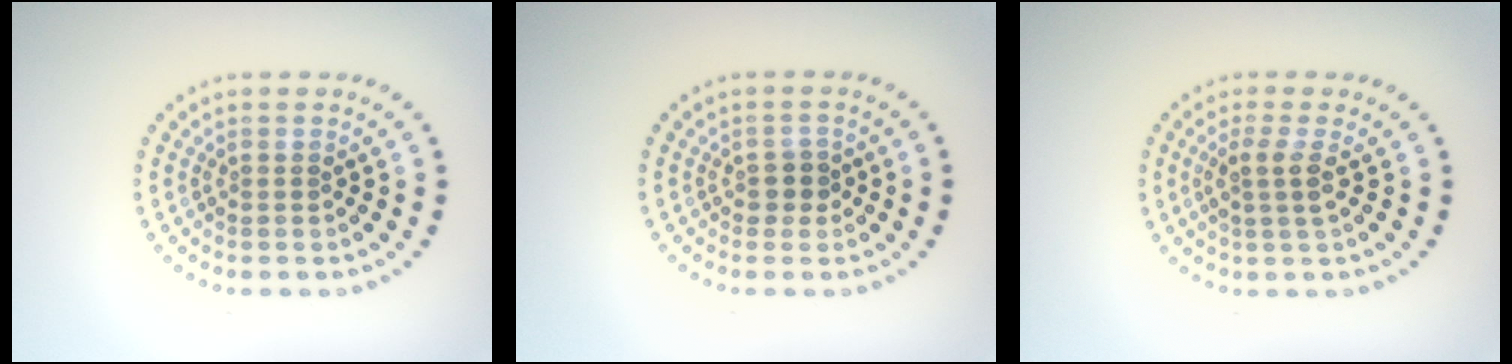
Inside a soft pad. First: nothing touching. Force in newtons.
{"total": 1.4, "press": 1.3, "slide": 0.7}
{"total": 2.1, "press": 1.6, "slide": 1.3}